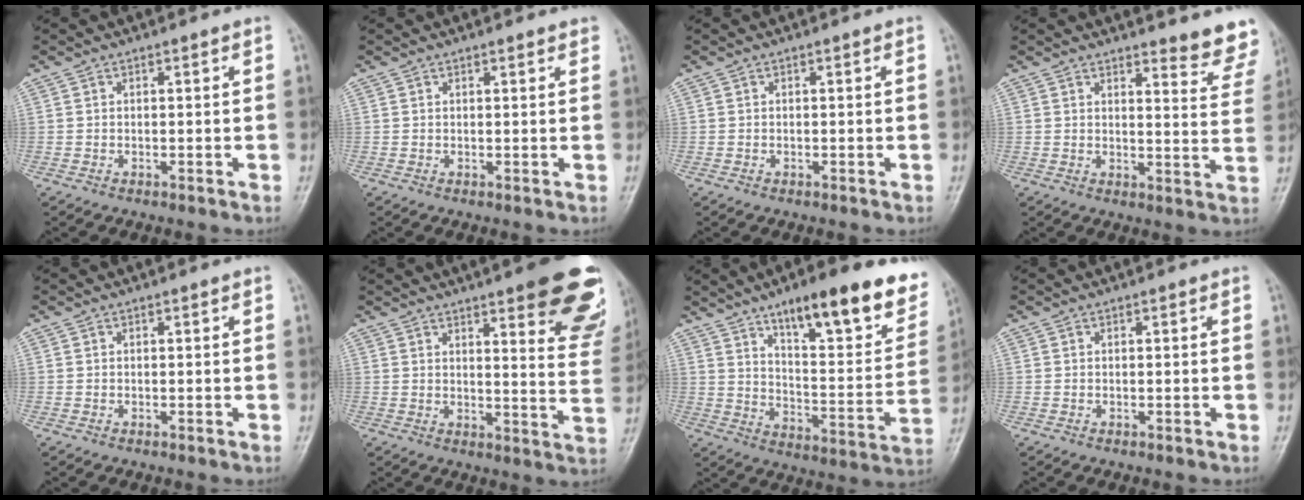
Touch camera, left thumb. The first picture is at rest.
{"total": 1.1, "force": [0.9, 0.2, 0.7], "torque": [-0.005, -0.001, 0.010]}
{"total": 0.0}
{"total": 8.7, "force": [8.0, 1.7, 3.1], "torque": [-0.006, -0.063, 0.077]}
{"total": 0.0}
{"total": 19.4, "force": [11.5, 4.8, 14.9], "torque": [-0.152, -0.053, 0.132]}
{"total": 22.8, "force": [14.2, 6.5, 16.6], "torque": [-0.194, -0.056, 0.213]}
{"total": 0.0}